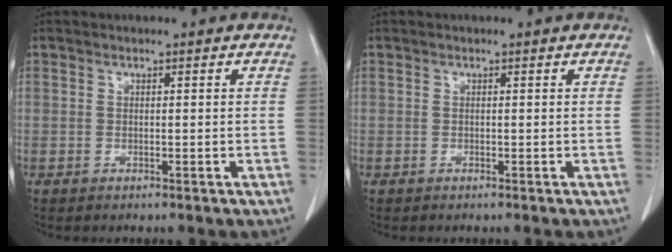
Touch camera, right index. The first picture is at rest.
{"total": 0.0}